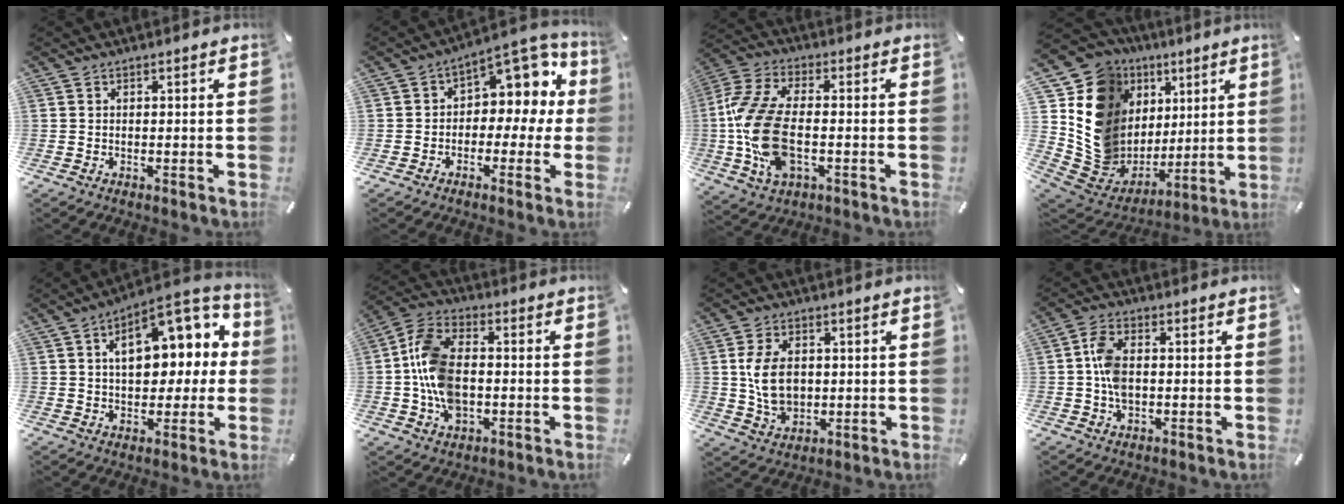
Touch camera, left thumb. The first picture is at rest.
{"total": 9.6, "force": [3.5, 6.6, 6.1], "torque": [-0.078, -0.031, 0.062]}
{"total": 15.7, "force": [-2.1, 8.5, 13.1], "torque": [-0.288, -0.008, -0.037]}
{"total": 15.6, "force": [4.1, 14.0, 5.3], "torque": [-0.083, -0.065, 0.112]}
{"total": 16.5, "force": [4.9, 9.7, 12.4], "torque": [-0.163, -0.019, 0.083]}
{"total": 12.2, "force": [-1.8, 8.2, 8.9], "torque": [-0.202, 0.011, -0.031]}
{"total": 9.6, "force": [1.0, 7.1, 6.3], "torque": [-0.140, 0.000, 0.016]}
{"total": 6.5, "force": [-0.1, 4.0, 5.1], "torque": [-0.115, 0.004, -0.004]}